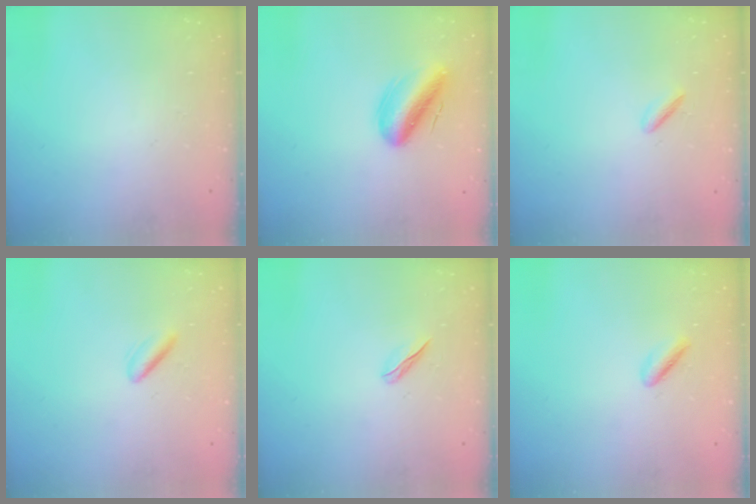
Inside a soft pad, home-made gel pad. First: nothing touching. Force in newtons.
{"total": 11.8, "press": 11.4, "slide": 3.4}
{"total": 2.0, "press": 1.8, "slide": 0.7}
{"total": 1.6, "press": 1.3, "slide": 1.0}
{"total": 2.6, "press": 2.5, "slide": 0.7}
{"total": 2.0, "press": 1.7, "slide": 1.1}